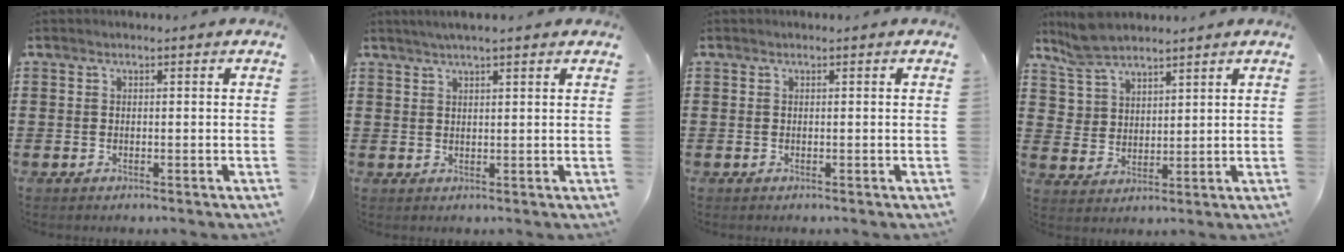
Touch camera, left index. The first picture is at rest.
{"total": 2.4, "force": [1.9, 0.2, 1.4], "torque": [-0.030, 0.003, 0.034]}
{"total": 0.0}
{"total": 6.5, "force": [5.6, 2.7, 1.6], "torque": [-0.054, -0.005, 0.108]}